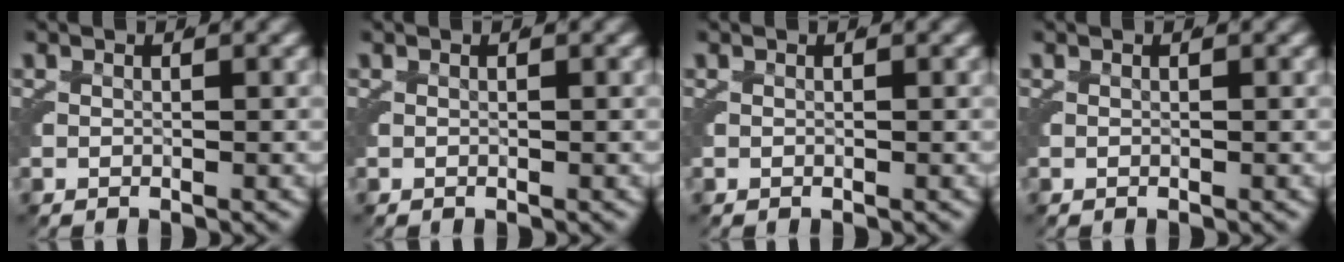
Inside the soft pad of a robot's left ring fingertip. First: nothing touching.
{"total": 0.0}
{"total": 0.0}
{"total": 0.0}